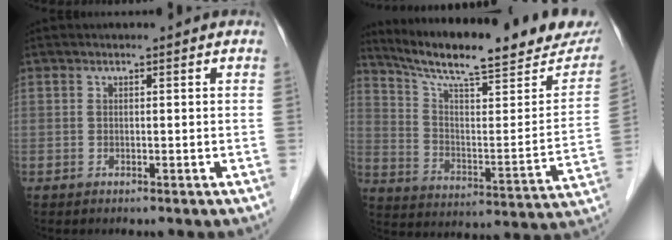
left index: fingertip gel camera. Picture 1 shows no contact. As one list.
[{"total": 24.2, "force": [20.4, 3.6, 12.4], "torque": [-0.196, -0.029, 0.288]}]